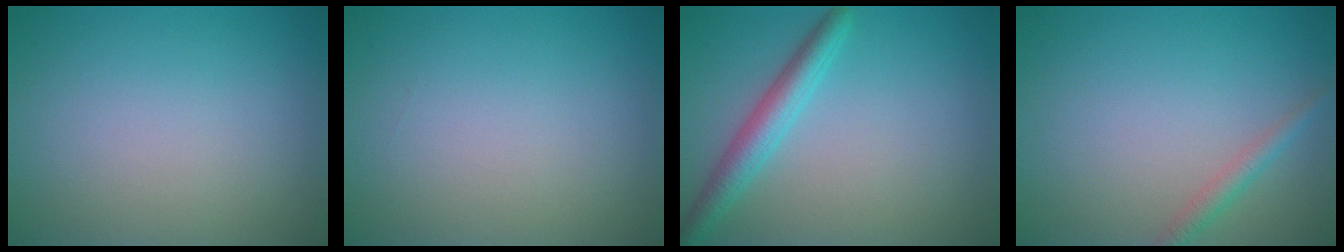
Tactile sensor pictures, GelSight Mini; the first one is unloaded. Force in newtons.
{"total": 0.0}
{"total": 3.4, "press": 3.4, "slide": 0.1}
{"total": 1.6, "press": 1.6, "slide": 0.1}